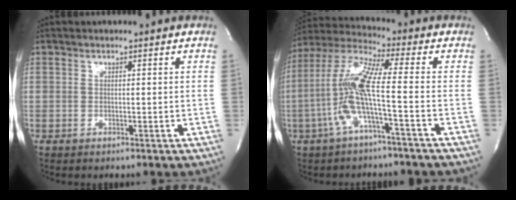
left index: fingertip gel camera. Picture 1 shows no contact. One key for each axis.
{"total": 10.7, "fx": -3.0, "fy": 0.0, "fz": 10.3, "tx": -0.224, "ty": 0.014, "tz": -0.066}